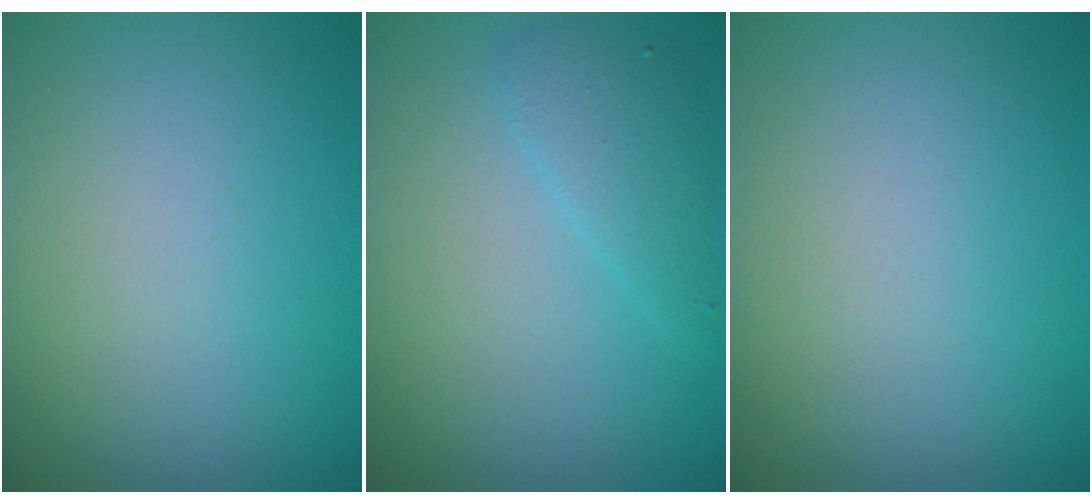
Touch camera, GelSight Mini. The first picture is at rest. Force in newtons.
{"total": 2.0, "press": 2.0, "slide": 0.1}
{"total": 0.0}